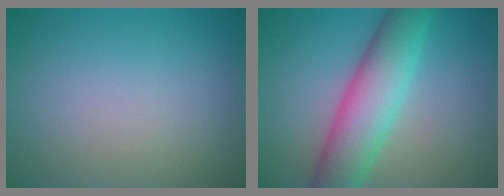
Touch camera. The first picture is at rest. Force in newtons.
{"total": 7.6, "press": 7.6, "slide": 0.1}